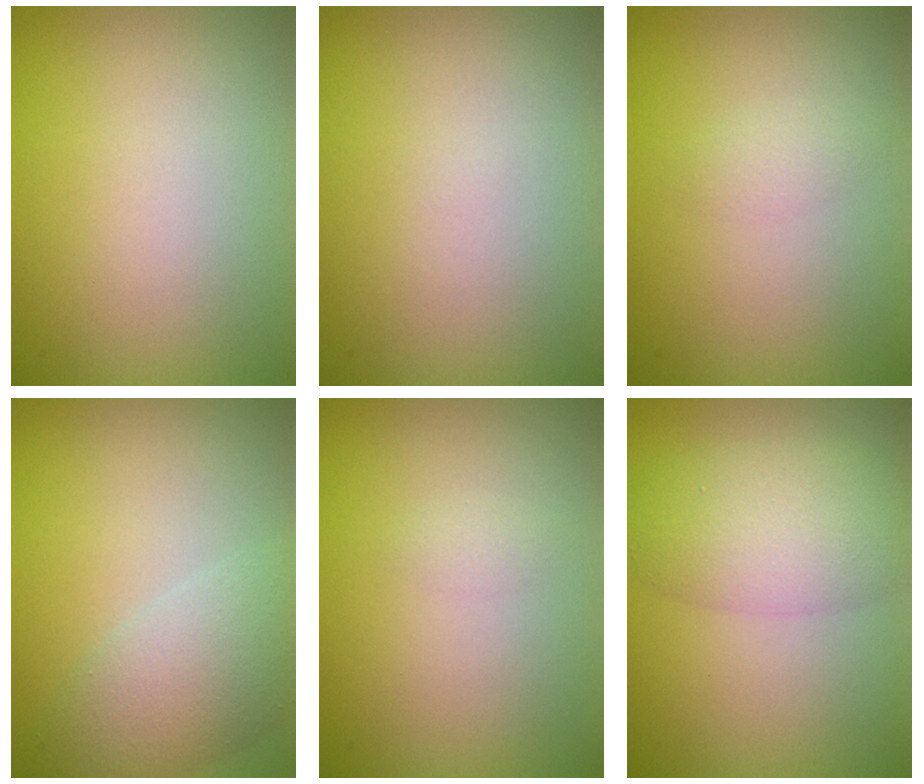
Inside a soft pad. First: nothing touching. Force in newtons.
{"total": 0.0}
{"total": 1.0, "press": 1.0, "slide": 0.1}
{"total": 4.8, "press": 4.8, "slide": 0.5}
{"total": 0.6, "press": 0.6, "slide": 0.1}
{"total": 5.1, "press": 5.1, "slide": 0.4}